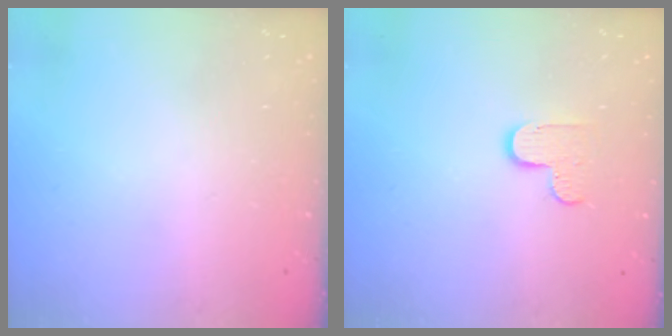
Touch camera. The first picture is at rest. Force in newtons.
{"total": 6.2, "press": 6.2, "slide": 0.3}